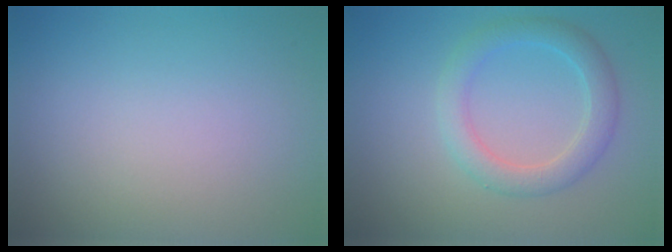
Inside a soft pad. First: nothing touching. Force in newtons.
{"total": 3.4, "press": 3.4, "slide": 0.2}